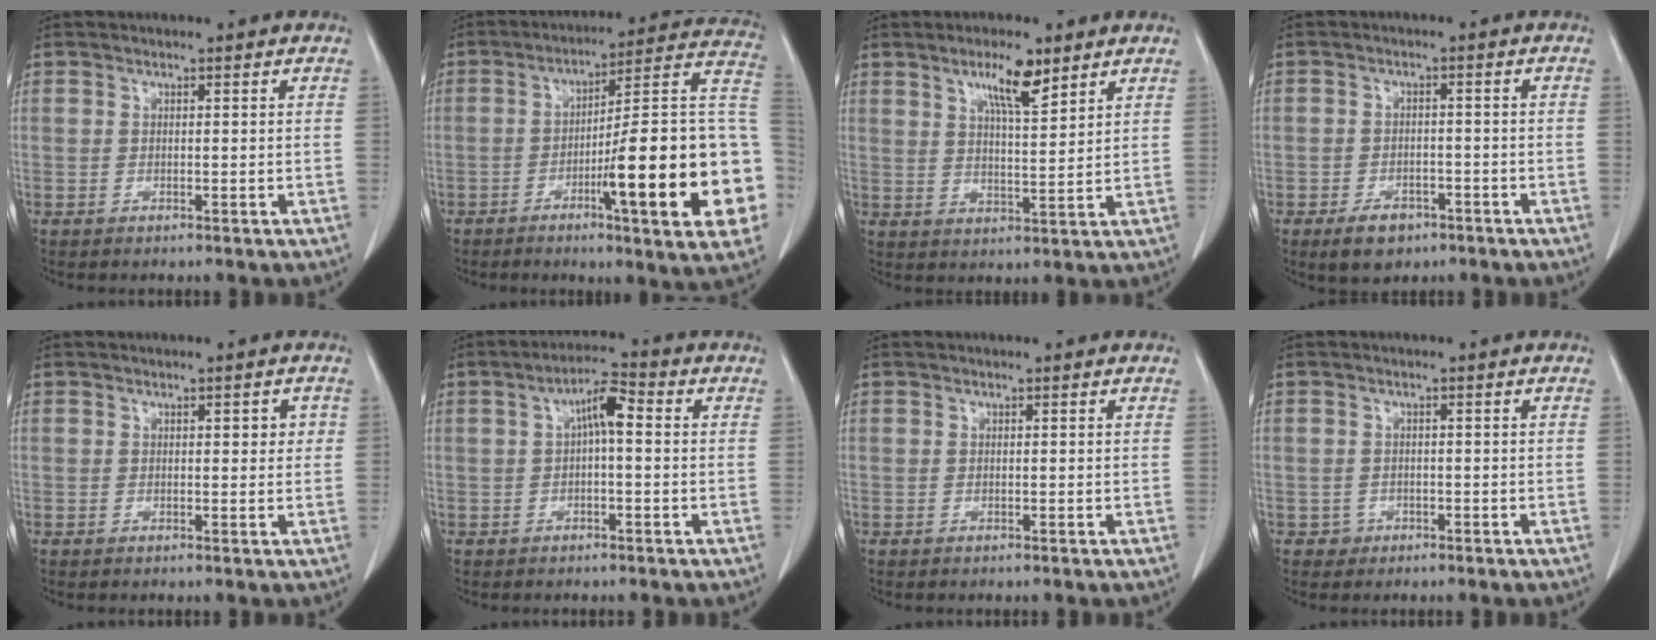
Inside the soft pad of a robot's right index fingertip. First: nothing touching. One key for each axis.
{"total": 23.6, "fx": -5.9, "fy": 1.8, "fz": 22.8, "tx": -0.225, "ty": 0.011, "tz": -0.084}
{"total": 6.7, "fx": 4.4, "fy": 1.1, "fz": 5.0, "tx": -0.089, "ty": -0.001, "tz": 0.075}
{"total": 4.9, "fx": -3.1, "fy": 2.8, "fz": 2.5, "tx": -0.042, "ty": 0.001, "tz": -0.043}
{"total": 2.1, "fx": 0.5, "fy": 1.0, "fz": 1.8, "tx": -0.017, "ty": 0.005, "tz": 0.005}
{"total": 5.0, "fx": 0.5, "fy": 1.2, "fz": 4.8, "tx": -0.084, "ty": 0.020, "tz": 0.006}
{"total": 0.0}
{"total": 1.6, "fx": -0.7, "fy": 1.4, "fz": -0.2, "tx": 0.010, "ty": 0.010, "tz": -0.010}